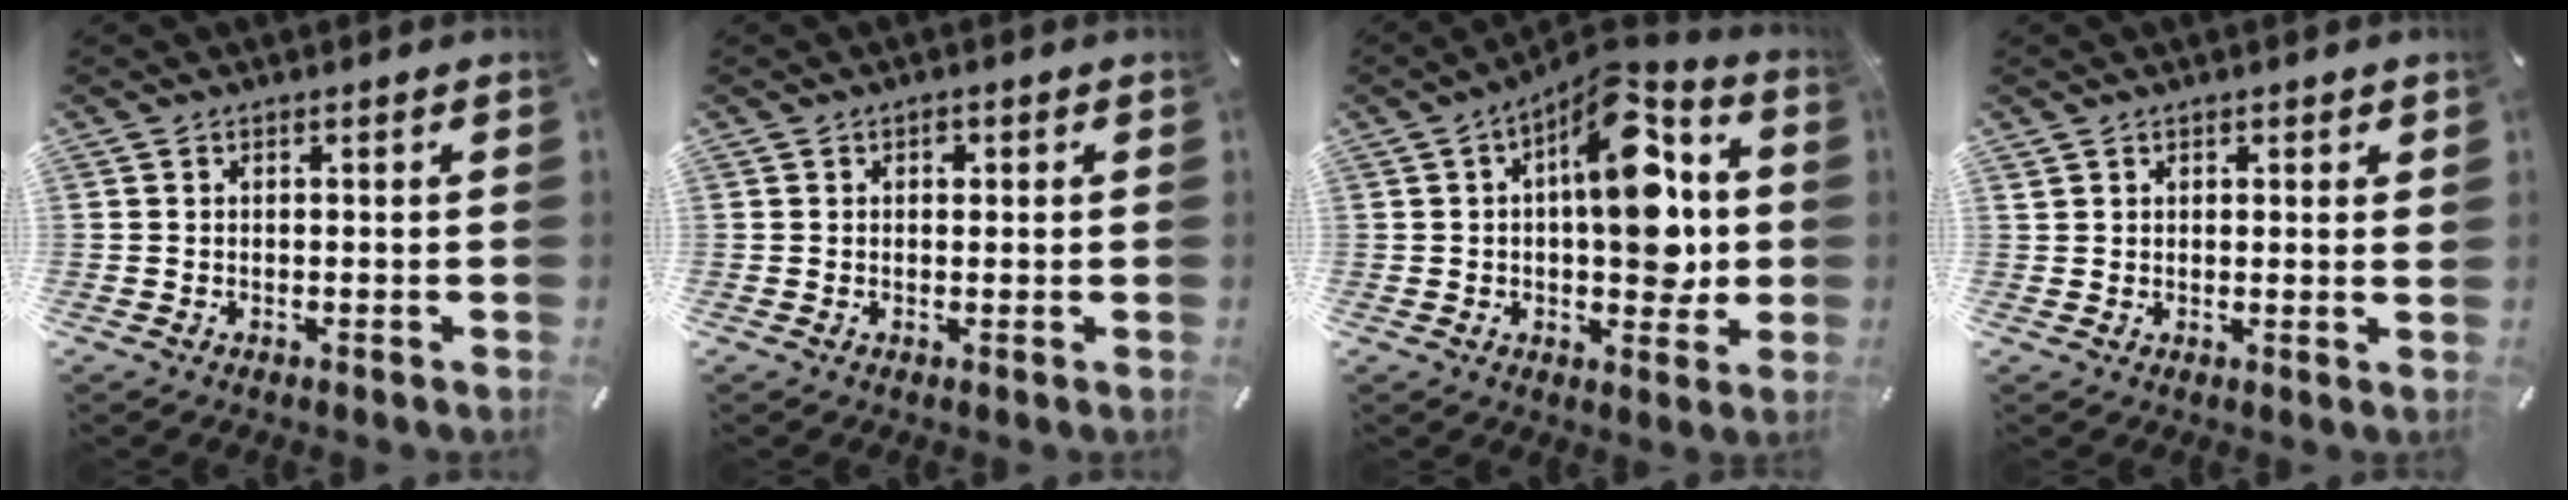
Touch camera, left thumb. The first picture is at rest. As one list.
[{"total": 1.2, "force": [0.3, 1.0, 0.6], "torque": [-0.006, 0.002, 0.002]}, {"total": 16.8, "force": [3.2, 8.7, 13.9], "torque": [-0.176, -0.021, 0.056]}, {"total": 1.6, "force": [1.2, 0.9, 0.6], "torque": [-0.013, 0.000, 0.023]}]